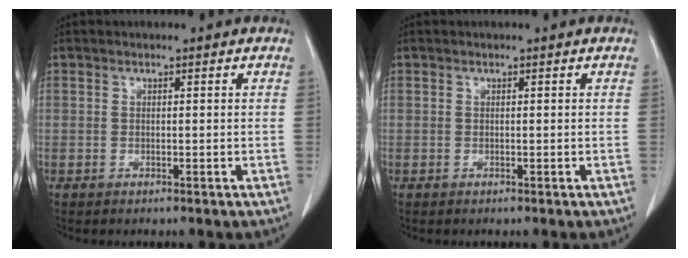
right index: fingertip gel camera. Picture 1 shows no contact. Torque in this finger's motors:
{"motor_torque": [0.00, 0.00, 0.00, 0.00]}